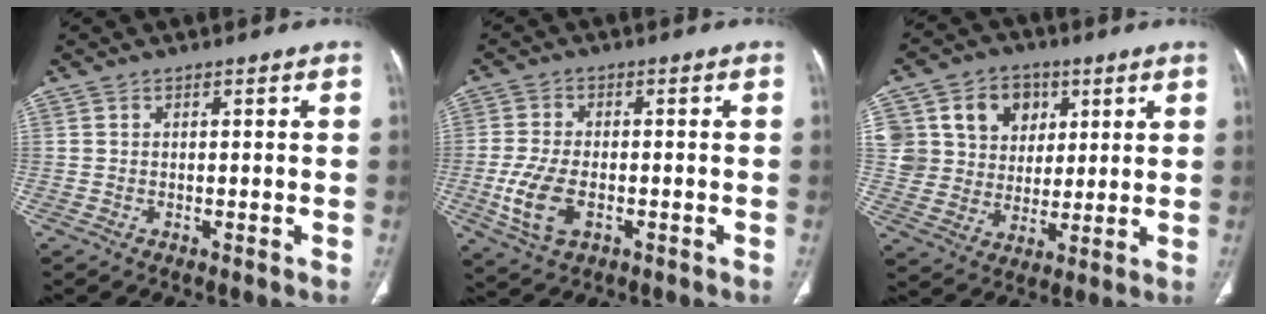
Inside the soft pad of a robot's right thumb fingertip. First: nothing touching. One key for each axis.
{"total": 8.5, "fx": -2.2, "fy": 4.9, "fz": 6.6, "tx": -0.141, "ty": 0.002, "tz": -0.037}
{"total": 15.0, "fx": 5.4, "fy": 12.8, "fz": 5.8, "tx": -0.058, "ty": 0.008, "tz": 0.105}